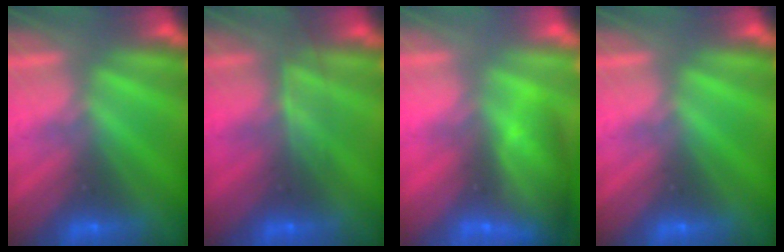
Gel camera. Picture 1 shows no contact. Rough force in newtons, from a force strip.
{"total": 2.5}
{"total": 10.3}
{"total": 0.0}